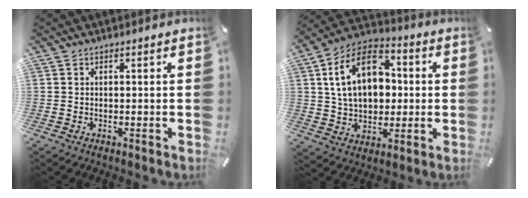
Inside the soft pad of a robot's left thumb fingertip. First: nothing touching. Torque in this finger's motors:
{"motor_torque": [2.49, 2.52, 1.55, -1.22, 0.57]}